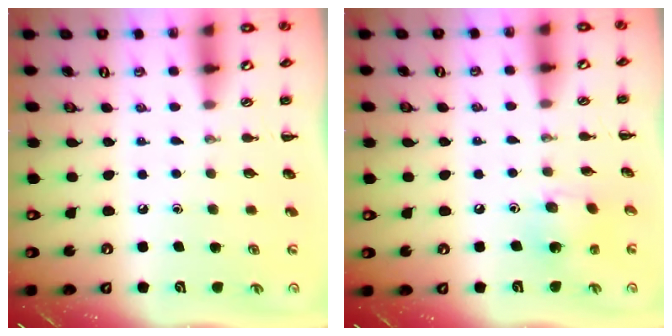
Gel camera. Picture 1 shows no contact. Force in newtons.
{"total": 4.2, "press": 4.1, "slide": 0.8}